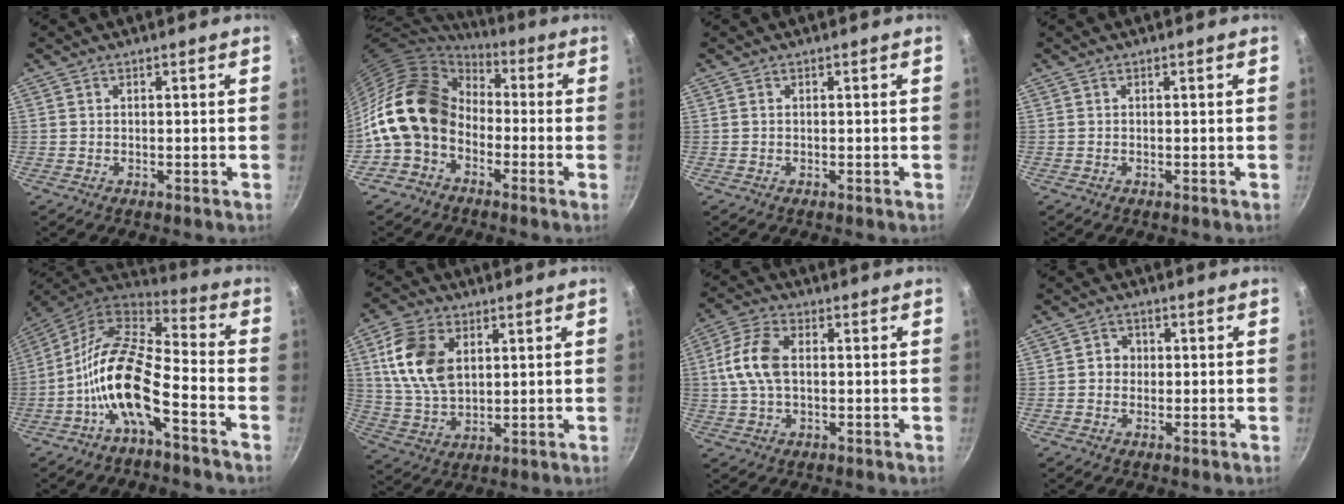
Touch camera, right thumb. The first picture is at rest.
{"total": 16.4, "force": [-2.6, 12.5, 10.3], "torque": [-0.164, 0.046, -0.067]}
{"total": 0.0}
{"total": 0.0}
{"total": 15.6, "force": [-6.2, 6.2, 12.9], "torque": [-0.241, 0.062, -0.132]}
{"total": 13.3, "force": [3.8, 8.6, 9.3], "torque": [-0.163, -0.013, 0.079]}
{"total": 9.3, "force": [0.8, 5.5, 7.5], "torque": [-0.151, 0.021, 0.008]}
{"total": 3.0, "force": [-0.1, 2.8, 1.1], "torque": [0.004, 0.007, -0.007]}